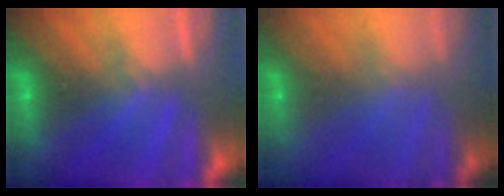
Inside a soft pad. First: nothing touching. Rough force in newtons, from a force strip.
{"total": 5.7}